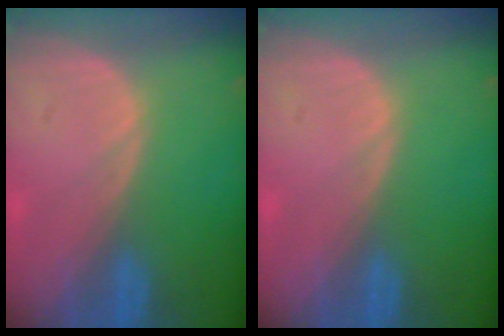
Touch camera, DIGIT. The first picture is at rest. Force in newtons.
{"total": 0.0}